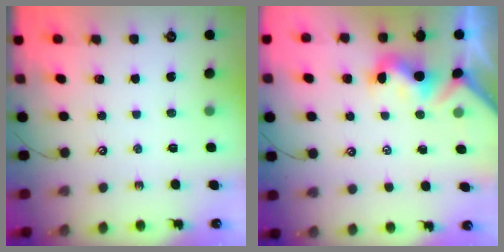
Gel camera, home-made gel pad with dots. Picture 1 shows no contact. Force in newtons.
{"total": 1.2, "press": 1.0, "slide": 0.6}